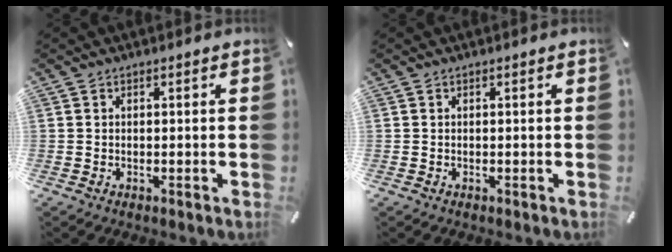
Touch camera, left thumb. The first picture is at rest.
{"total": 0.0}